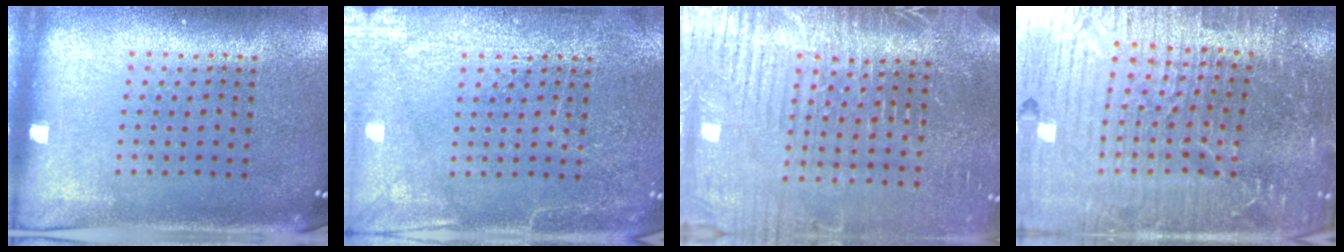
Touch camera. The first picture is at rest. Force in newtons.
{"total": 4.0, "press": 3.9, "slide": 0.5}
{"total": 4.2, "press": 3.9, "slide": 1.5}
{"total": 6.9, "press": 6.0, "slide": 3.4}